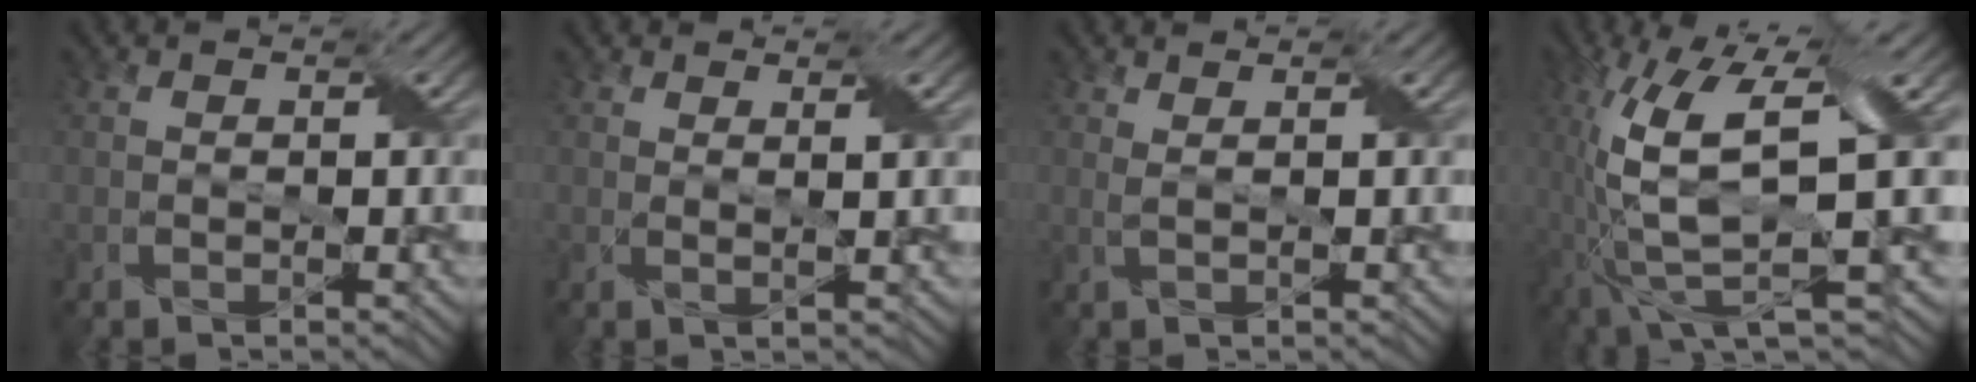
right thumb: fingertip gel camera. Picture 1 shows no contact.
{"total": 1.7, "force": [1.1, 0.1, 1.3], "torque": [-0.028, 0.003, 0.014]}
{"total": 1.4, "force": [0.9, 0.2, 1.0], "torque": [-0.022, 0.000, 0.009]}
{"total": 12.0, "force": [-0.2, 3.0, 11.6], "torque": [-0.241, -0.004, 0.005]}